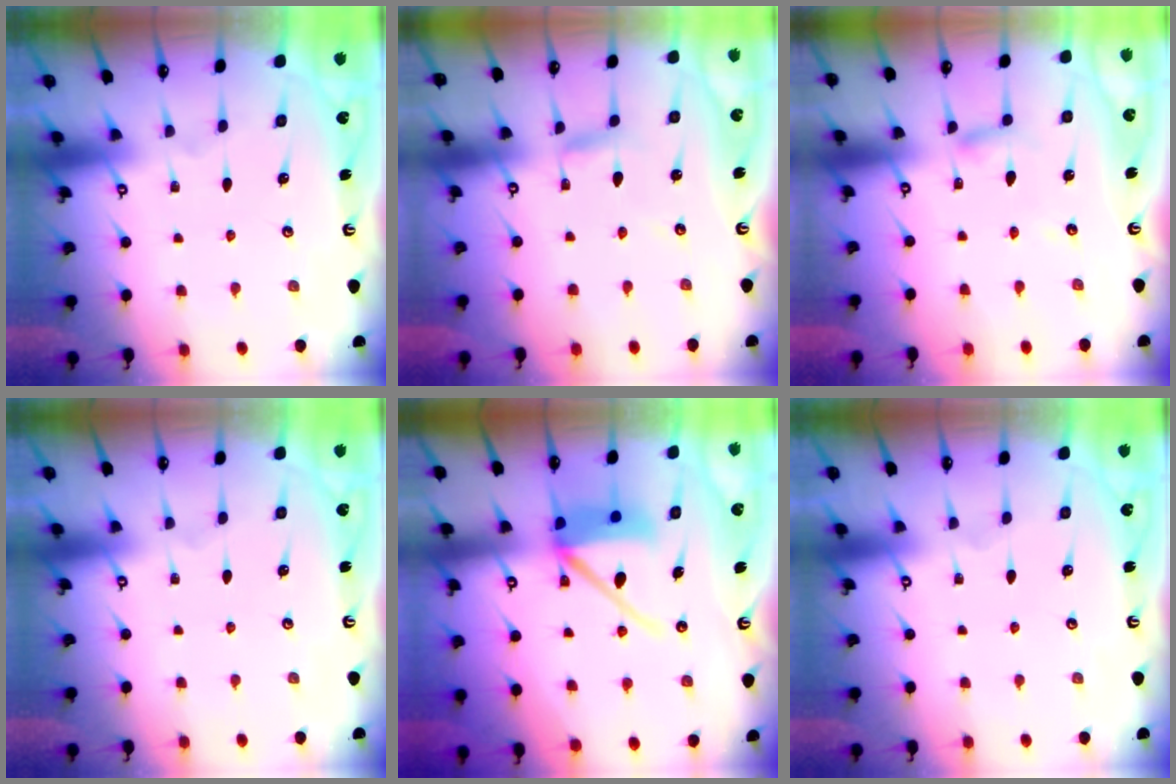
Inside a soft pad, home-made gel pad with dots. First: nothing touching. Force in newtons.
{"total": 2.5, "press": 2.5, "slide": 0.2}
{"total": 2.7, "press": 2.7, "slide": 0.3}
{"total": 0.0}
{"total": 11.6, "press": 11.5, "slide": 1.8}
{"total": 0.0}